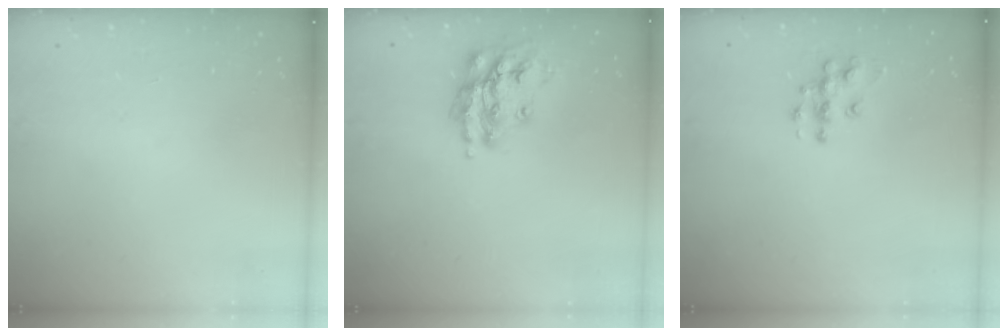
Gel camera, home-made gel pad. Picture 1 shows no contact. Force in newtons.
{"total": 15.1, "press": 15.0, "slide": 1.0}
{"total": 7.9, "press": 7.9, "slide": 0.3}